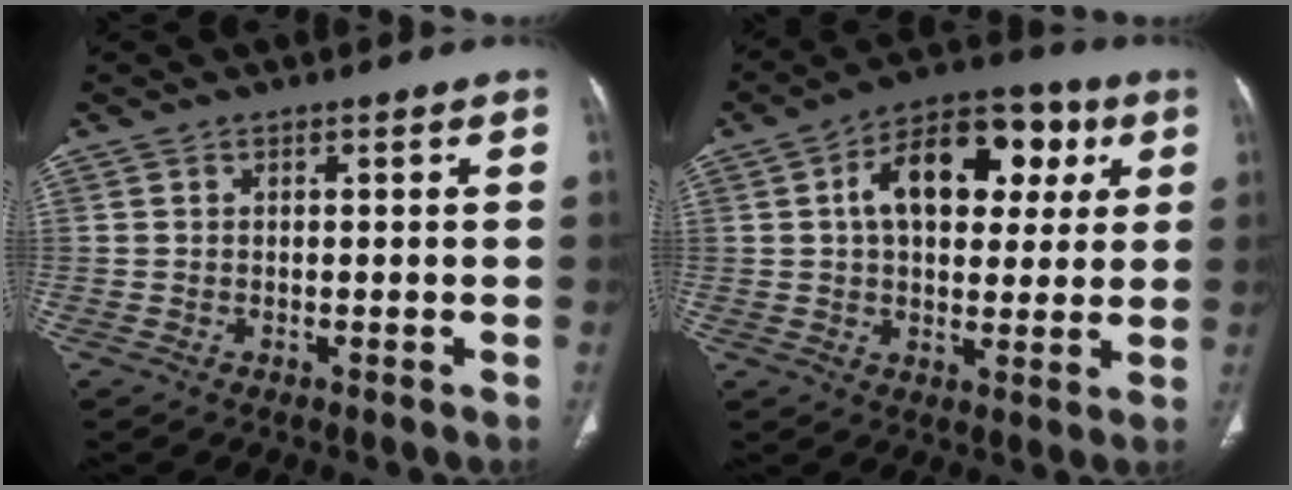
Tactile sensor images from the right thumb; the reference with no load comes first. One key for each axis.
{"total": 17.0, "fx": 4.7, "fy": 10.3, "fz": 12.7, "tx": -0.154, "ty": 0.016, "tz": 0.065}